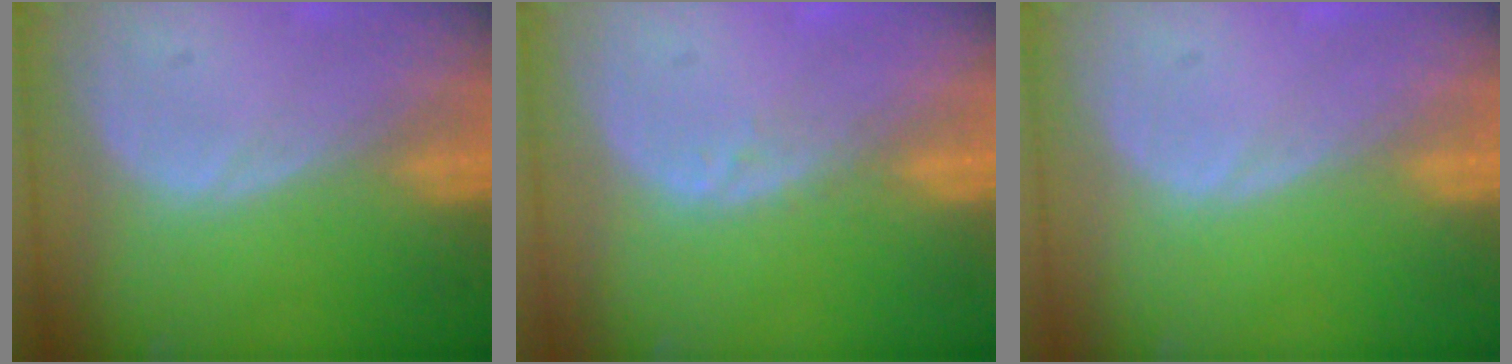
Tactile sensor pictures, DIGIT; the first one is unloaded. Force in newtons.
{"total": 1.3, "press": 1.3, "slide": 0.2}
{"total": 0.0}